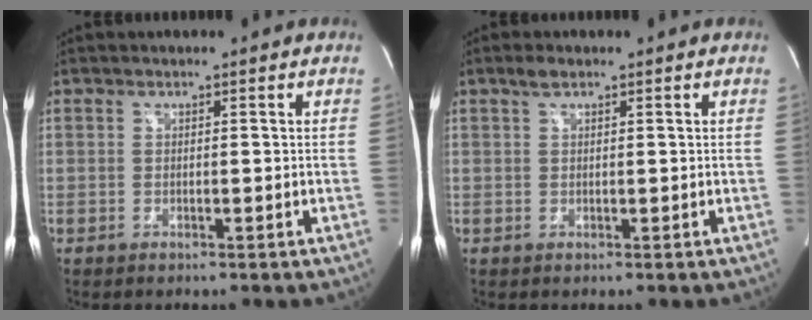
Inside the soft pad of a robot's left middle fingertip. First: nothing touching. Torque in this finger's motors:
{"motor_torque": [-0.02, 0.12, -0.51, -0.09]}